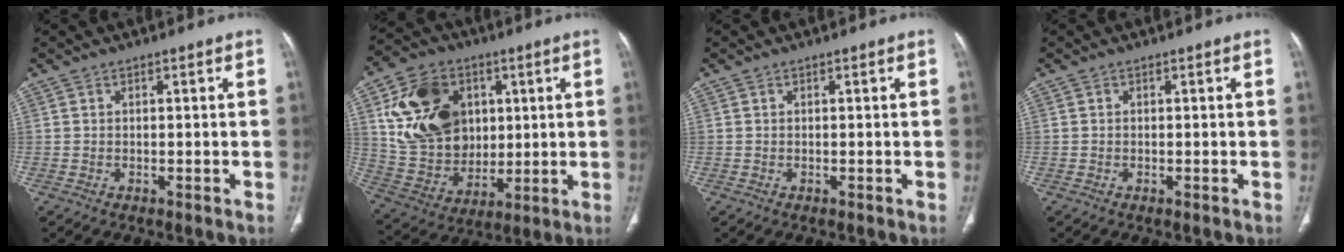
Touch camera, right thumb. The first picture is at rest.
{"total": 19.9, "force": [5.5, 15.4, 11.4], "torque": [-0.180, -0.005, 0.115]}
{"total": 0.0}
{"total": 0.0}